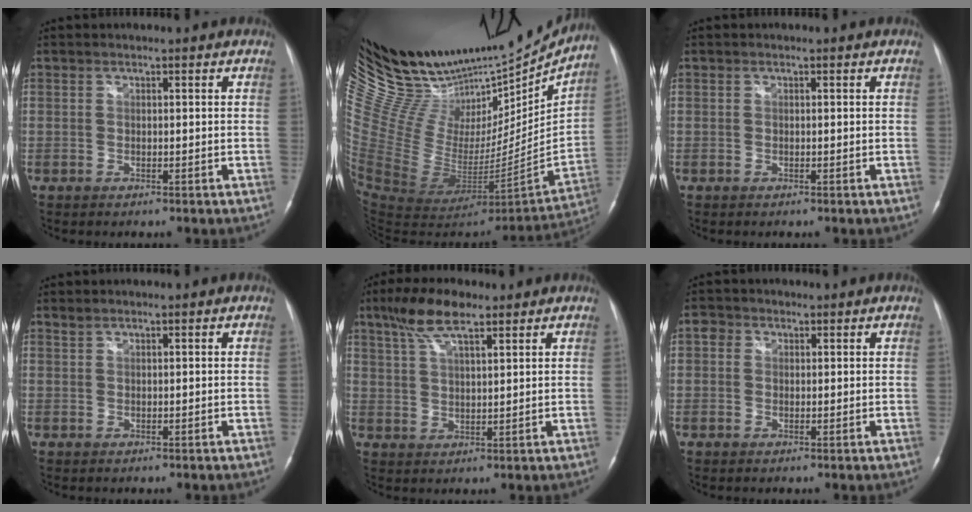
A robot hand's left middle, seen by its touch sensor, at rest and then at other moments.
{"total": 34.8, "force": [29.9, 11.2, 13.9], "torque": [-0.268, -0.019, 0.468]}
{"total": 0.0}
{"total": 0.6, "force": [0.6, 0.0, 0.1], "torque": [-0.007, 0.005, 0.014]}
{"total": 7.7, "force": [5.2, 1.9, 5.4], "torque": [-0.114, 0.017, 0.100]}
{"total": 2.0, "force": [0.7, 1.8, 0.8], "torque": [-0.015, 0.012, 0.007]}